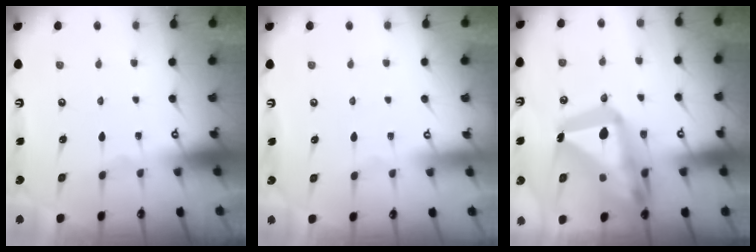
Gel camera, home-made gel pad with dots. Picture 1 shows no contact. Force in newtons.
{"total": 3.9, "press": 3.9, "slide": 0.1}
{"total": 26.5, "press": 26.3, "slide": 2.7}